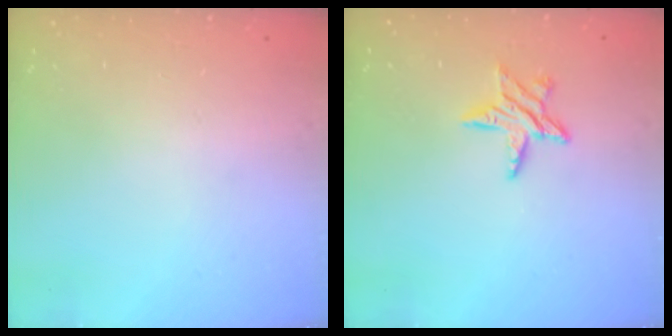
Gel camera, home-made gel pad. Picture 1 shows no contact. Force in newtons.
{"total": 7.9, "press": 7.9, "slide": 0.5}